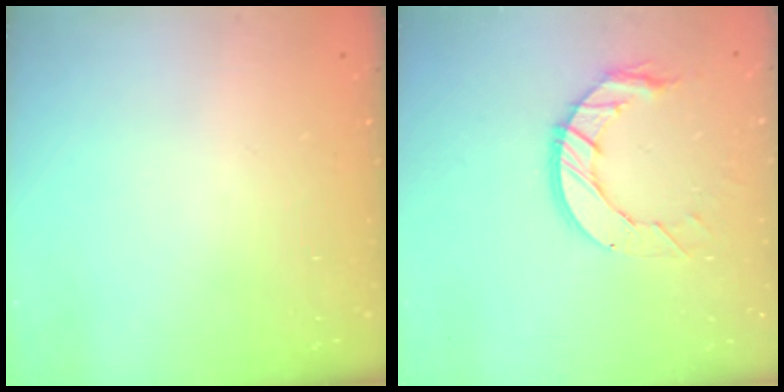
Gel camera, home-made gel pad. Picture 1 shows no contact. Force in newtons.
{"total": 11.0, "press": 11.0, "slide": 1.2}